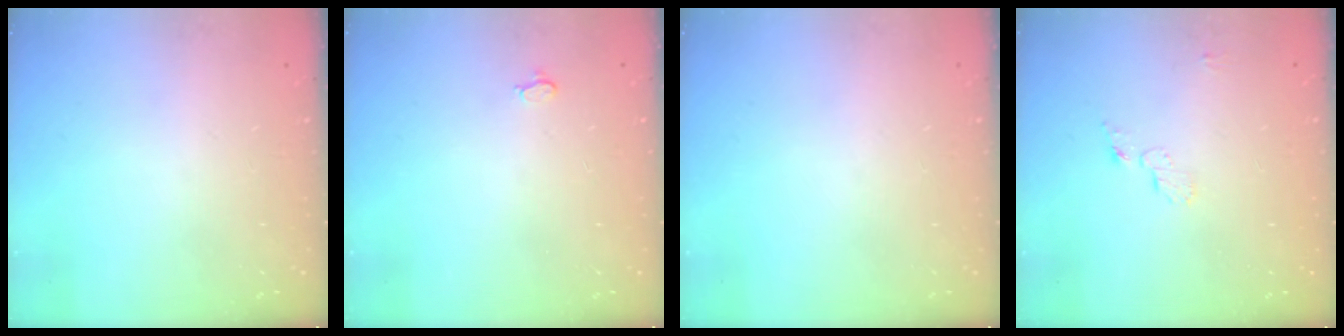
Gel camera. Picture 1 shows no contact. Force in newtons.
{"total": 2.6, "press": 2.6, "slide": 0.3}
{"total": 0.0}
{"total": 4.8, "press": 4.8, "slide": 0.5}